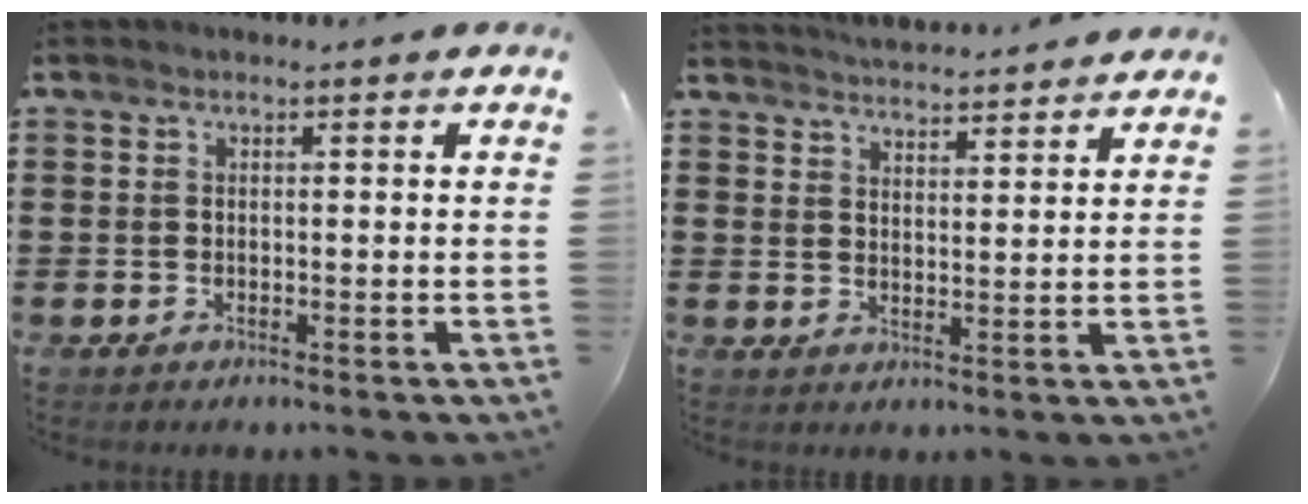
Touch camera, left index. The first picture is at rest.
{"total": 3.8, "force": [3.8, -0.4, 0.0], "torque": [-0.012, -0.022, 0.067]}